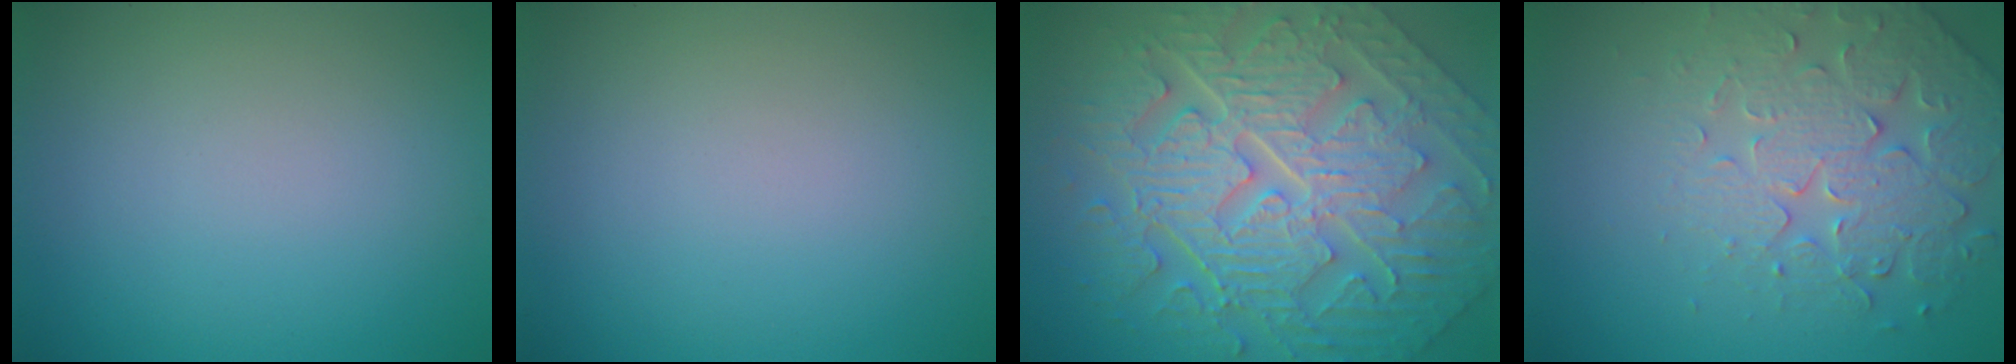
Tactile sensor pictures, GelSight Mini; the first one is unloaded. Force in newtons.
{"total": 0.0}
{"total": 11.6, "press": 7.9, "slide": 8.4}
{"total": 4.5, "press": 4.4, "slide": 1.1}